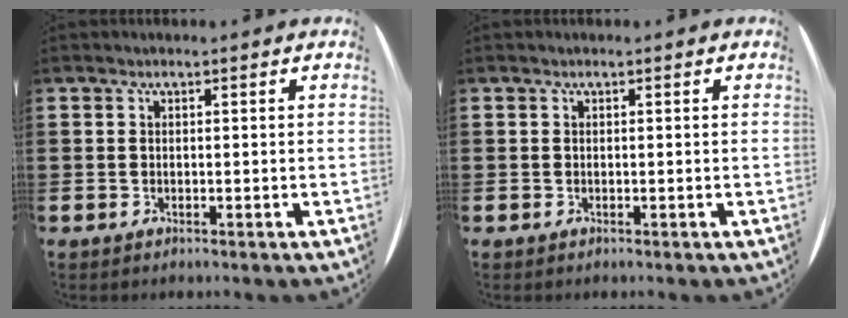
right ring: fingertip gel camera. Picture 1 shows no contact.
{"total": 0.0}